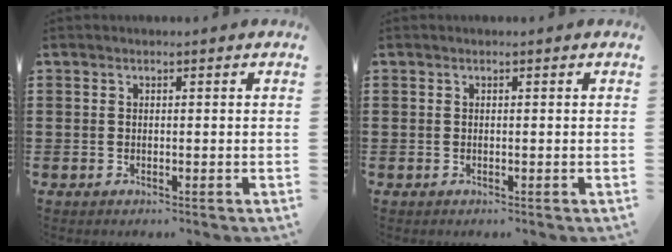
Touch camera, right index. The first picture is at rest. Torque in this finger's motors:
{"motor_torque": [-0.46, 0.49, 0.00, 0.00]}